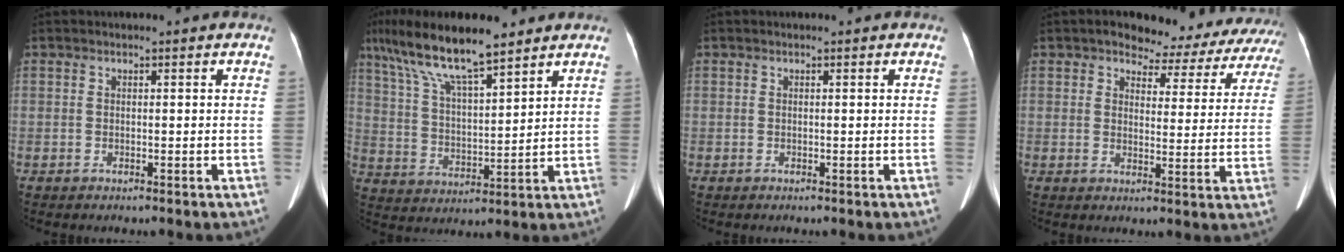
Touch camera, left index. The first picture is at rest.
{"total": 13.8, "force": [10.5, 1.9, 8.8], "torque": [-0.172, 0.021, 0.193]}
{"total": 0.0}
{"total": 13.3, "force": [12.0, 4.7, 3.3], "torque": [-0.011, -0.019, 0.110]}